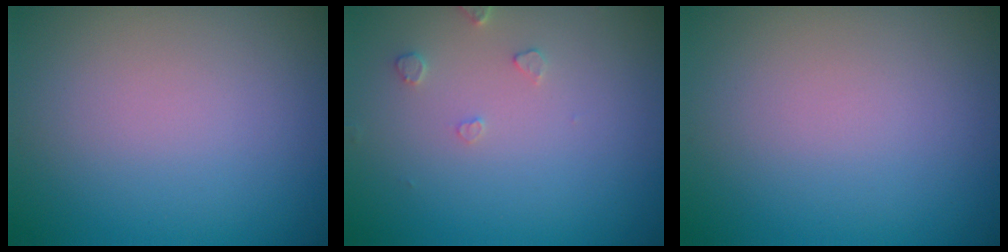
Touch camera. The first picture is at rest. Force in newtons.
{"total": 1.2, "press": 1.2, "slide": 0.2}
{"total": 0.0}